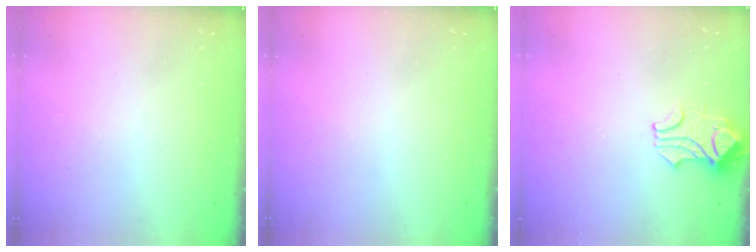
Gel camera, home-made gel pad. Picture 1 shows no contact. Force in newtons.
{"total": 0.0}
{"total": 1.5, "press": 1.5, "slide": 0.5}